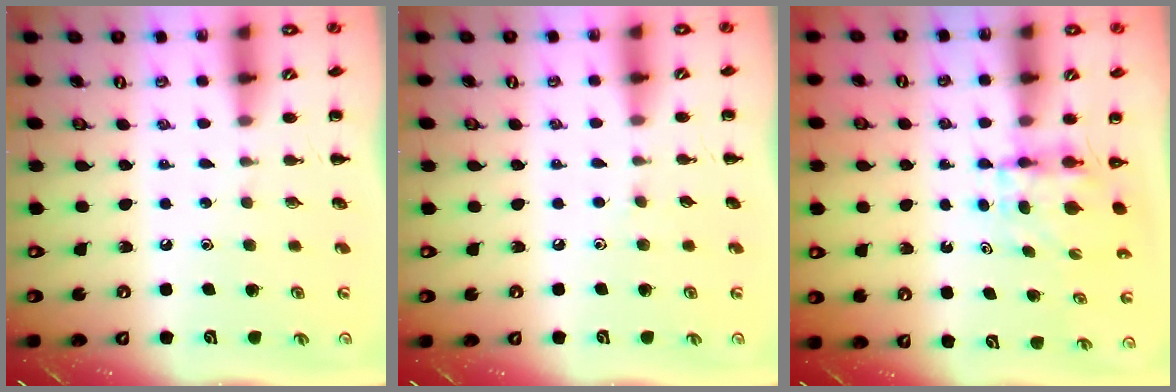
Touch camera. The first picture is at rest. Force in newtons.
{"total": 2.9, "press": 2.7, "slide": 1.1}
{"total": 4.0, "press": 3.9, "slide": 0.3}